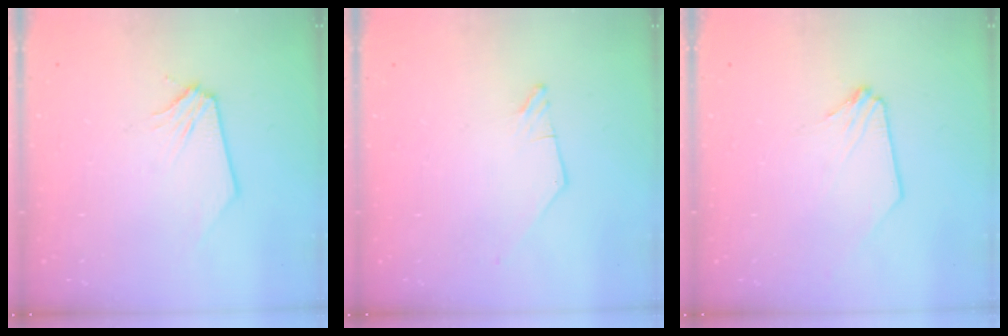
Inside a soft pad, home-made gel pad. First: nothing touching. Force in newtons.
{"total": 0.0}
{"total": 0.7, "press": 0.7, "slide": 0.0}